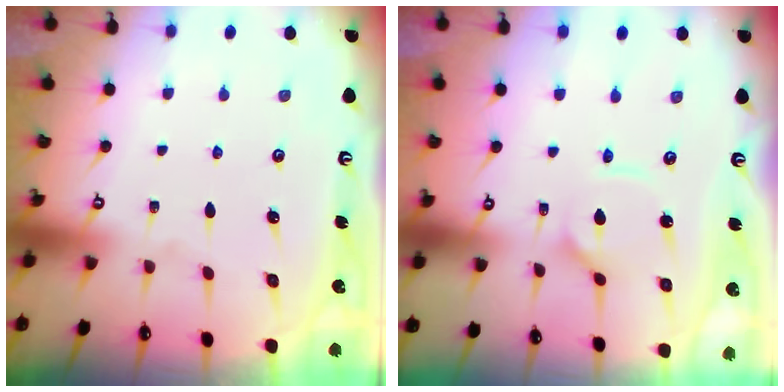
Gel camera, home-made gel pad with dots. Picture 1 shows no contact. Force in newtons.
{"total": 4.4, "press": 4.3, "slide": 0.8}